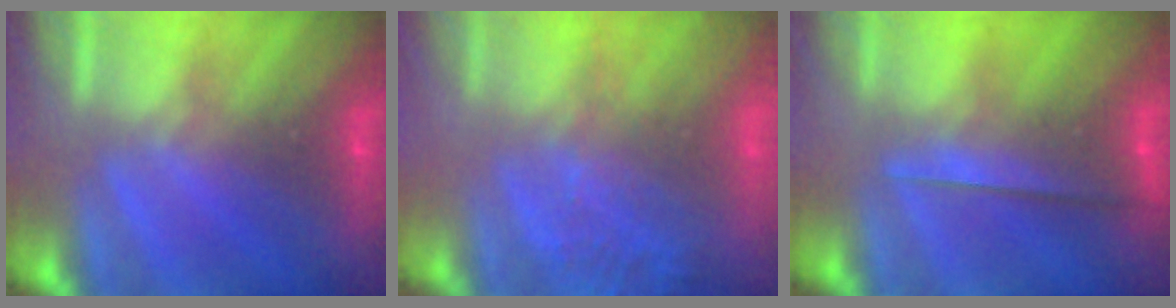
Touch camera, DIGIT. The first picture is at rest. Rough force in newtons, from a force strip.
{"total": 7.6}
{"total": 2.2}